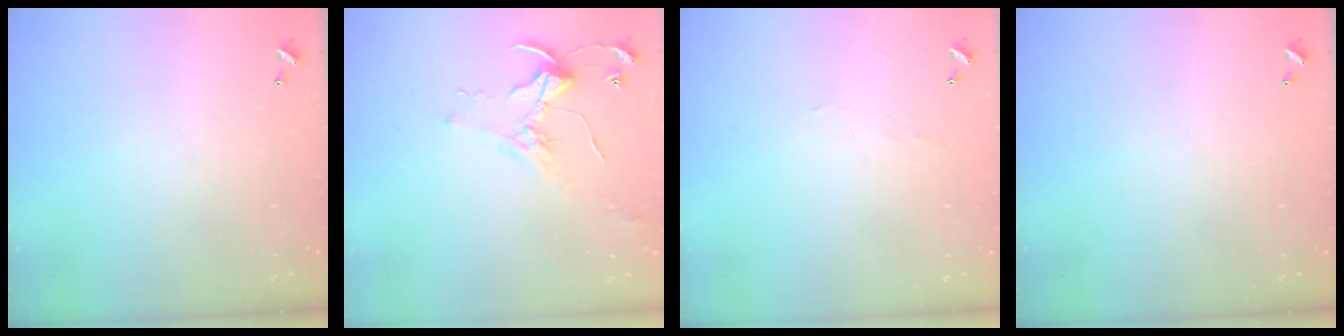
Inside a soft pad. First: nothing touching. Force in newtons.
{"total": 2.1, "press": 2.1, "slide": 0.1}
{"total": 1.2, "press": 1.1, "slide": 0.3}
{"total": 0.0}